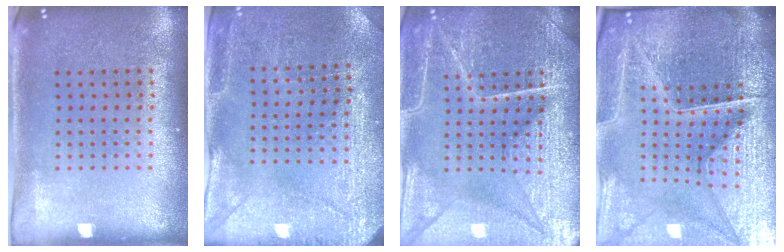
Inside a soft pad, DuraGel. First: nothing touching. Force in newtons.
{"total": 2.9, "press": 2.8, "slide": 0.6}
{"total": 7.3, "press": 7.2, "slide": 0.9}
{"total": 6.8, "press": 6.0, "slide": 3.1}